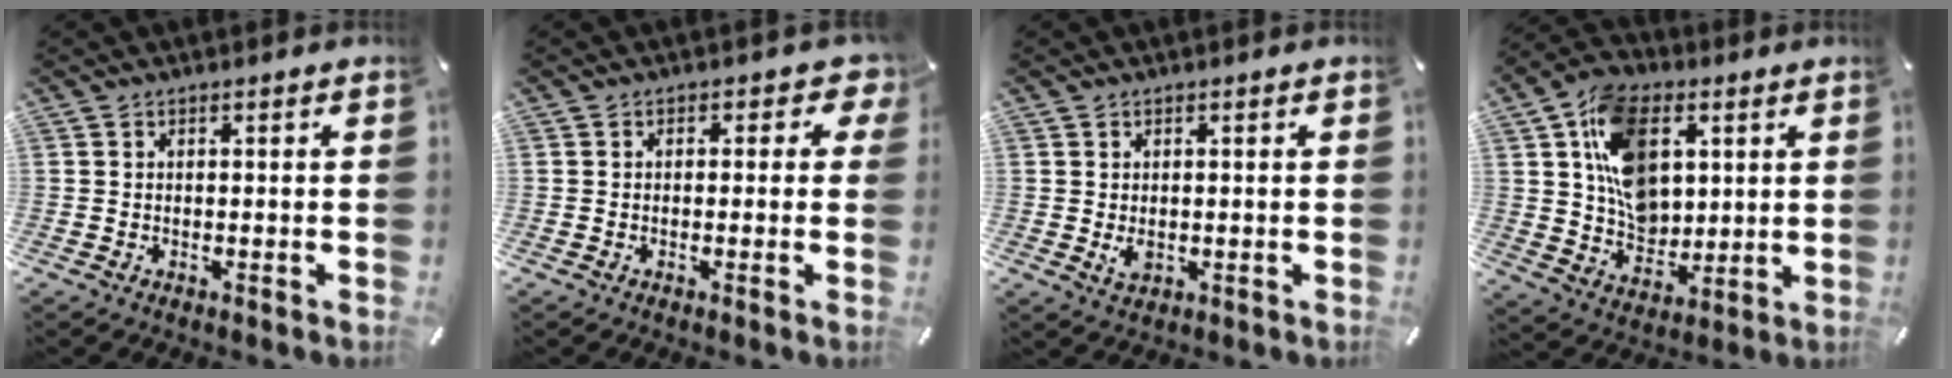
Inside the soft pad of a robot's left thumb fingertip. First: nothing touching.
{"total": 3.2, "force": [0.5, 2.1, 2.3], "torque": [-0.023, 0.001, 0.001]}
{"total": 2.2, "force": [0.0, 1.7, 1.5], "torque": [-0.025, -0.005, -0.001]}
{"total": 15.2, "force": [4.6, 11.2, 9.1], "torque": [-0.165, 0.001, 0.088]}